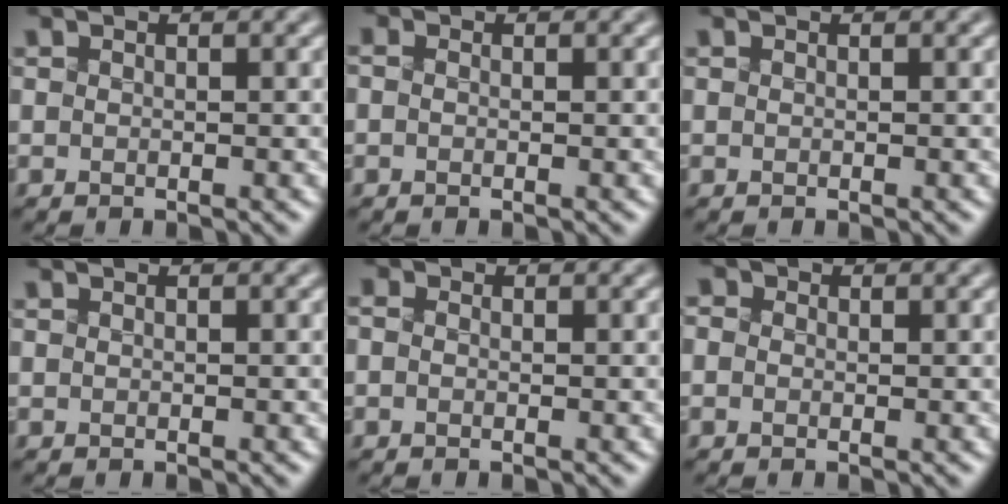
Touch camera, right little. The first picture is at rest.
{"total": 0.6, "force": [0.0, 0.4, 0.4], "torque": [-0.002, 0.004, -0.011]}
{"total": 0.0}
{"total": 0.0}
{"total": 1.2, "force": [0.2, 0.9, 0.7], "torque": [0.002, 0.009, -0.023]}
{"total": 2.4, "force": [0.9, 1.9, 1.2], "torque": [0.001, 0.028, -0.030]}